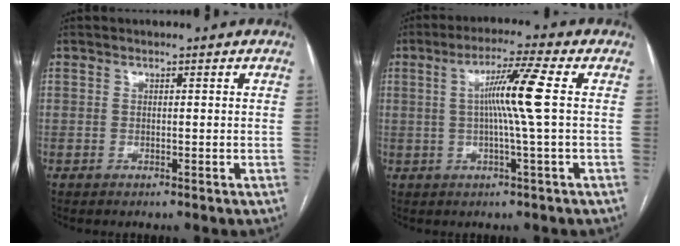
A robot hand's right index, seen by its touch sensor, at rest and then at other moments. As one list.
[{"total": 7.9, "force": [0.7, -1.5, 7.7], "torque": [-0.139, 0.005, 0.016]}]